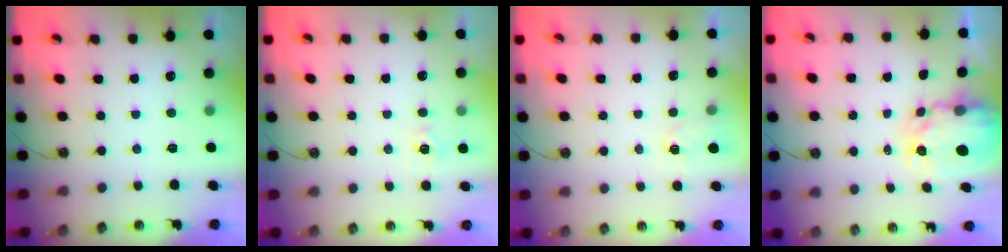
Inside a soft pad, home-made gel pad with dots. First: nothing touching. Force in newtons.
{"total": 5.2, "press": 5.1, "slide": 0.8}
{"total": 2.7, "press": 2.6, "slide": 0.4}
{"total": 5.1, "press": 5.1, "slide": 0.4}